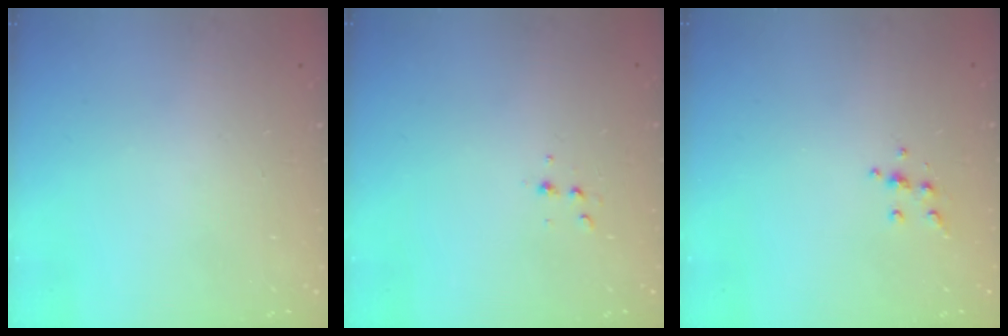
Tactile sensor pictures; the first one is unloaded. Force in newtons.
{"total": 3.7, "press": 3.5, "slide": 1.1}
{"total": 4.2, "press": 4.2, "slide": 0.4}